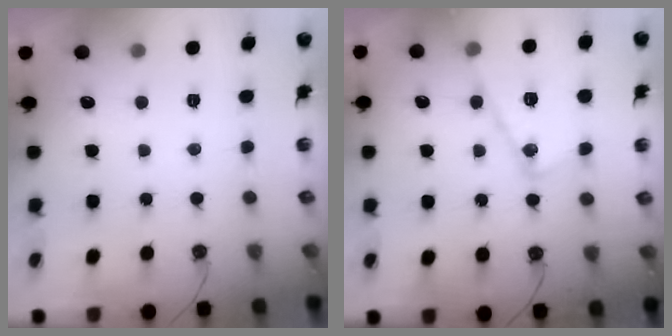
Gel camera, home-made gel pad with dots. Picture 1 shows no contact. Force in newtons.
{"total": 16.1, "press": 16.1, "slide": 1.3}